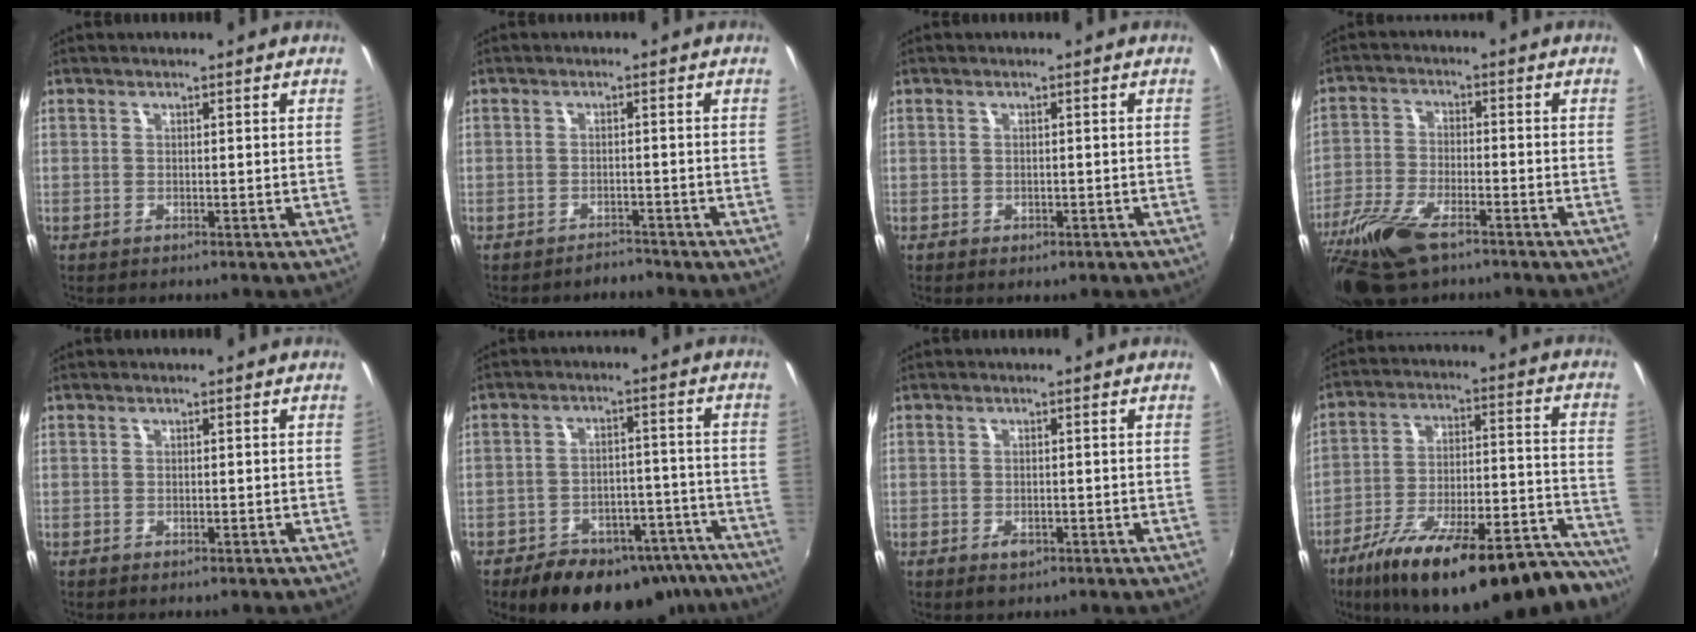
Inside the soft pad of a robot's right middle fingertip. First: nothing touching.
{"total": 2.0, "force": [-1.9, 0.6, 0.0], "torque": [-0.004, 0.004, -0.029]}
{"total": 1.6, "force": [-0.8, 1.1, 0.9], "torque": [-0.016, -0.005, -0.009]}
{"total": 13.4, "force": [-8.9, 5.1, 8.6], "torque": [-0.204, -0.032, -0.176]}
{"total": 0.6, "force": [-0.4, 0.3, 0.4], "torque": [-0.007, -0.002, -0.006]}
{"total": 21.1, "force": [-16.0, 10.4, 9.0], "torque": [-0.159, 0.031, -0.184]}
{"total": 2.3, "force": [-1.2, 1.4, 1.3], "torque": [-0.022, -0.006, -0.019]}
{"total": 31.2, "force": [-25.0, 8.5, 16.8], "torque": [-0.242, -0.013, -0.346]}